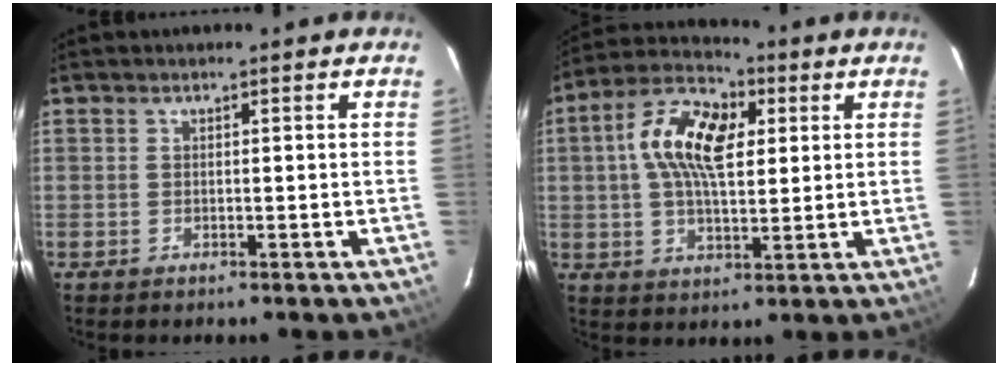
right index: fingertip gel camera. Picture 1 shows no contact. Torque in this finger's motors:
{"motor_torque": [0.54, 0.01, 0.68, 0.21]}